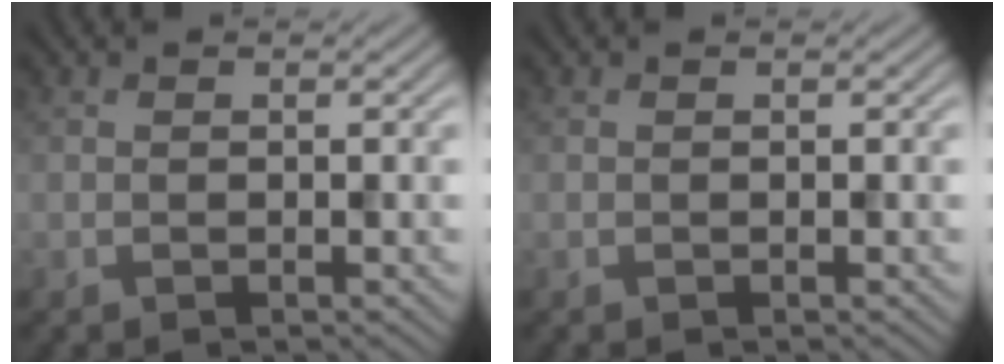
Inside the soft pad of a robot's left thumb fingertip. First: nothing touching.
{"total": 0.0}